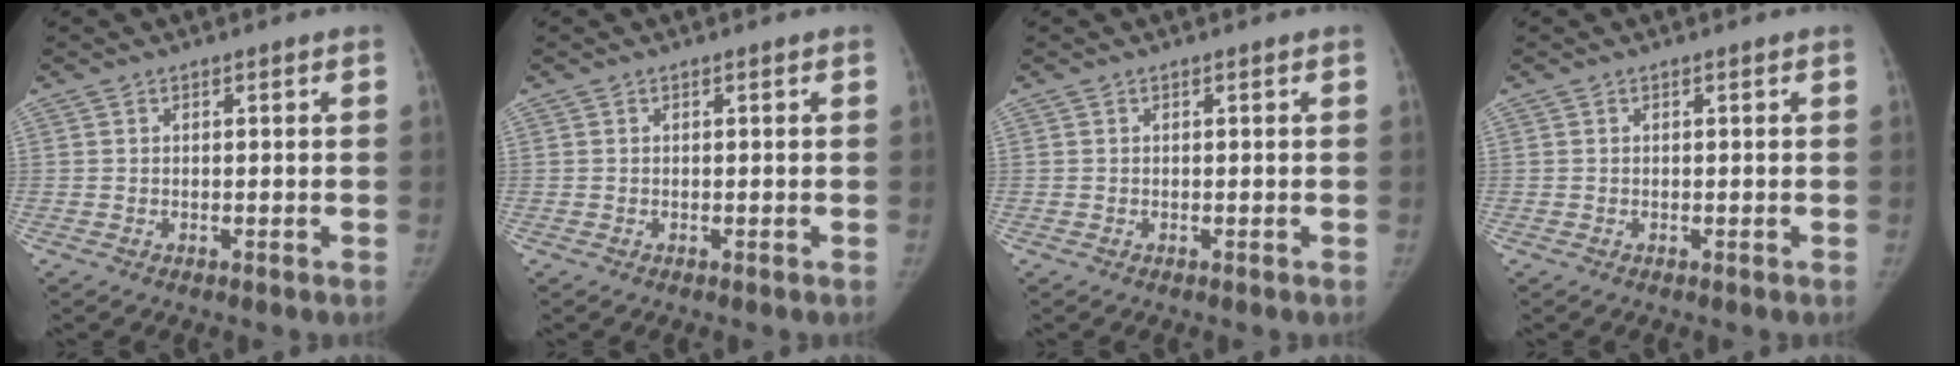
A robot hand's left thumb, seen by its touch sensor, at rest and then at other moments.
{"total": 0.0}
{"total": 0.0}
{"total": 0.0}